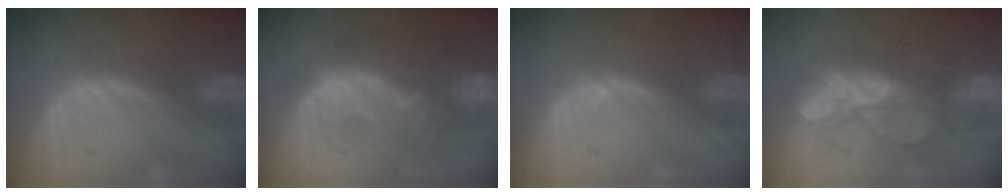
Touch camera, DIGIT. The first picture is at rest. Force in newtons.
{"total": 10.6, "press": 9.5, "slide": 4.7}
{"total": 0.8, "press": 0.6, "slide": 0.6}
{"total": 8.7, "press": 8.6, "slide": 1.6}